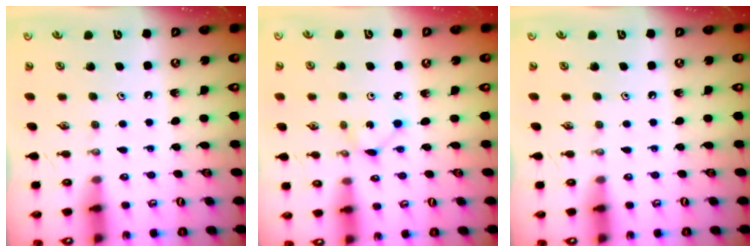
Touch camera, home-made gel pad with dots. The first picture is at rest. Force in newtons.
{"total": 2.2, "press": 2.2, "slide": 0.3}
{"total": 0.0}